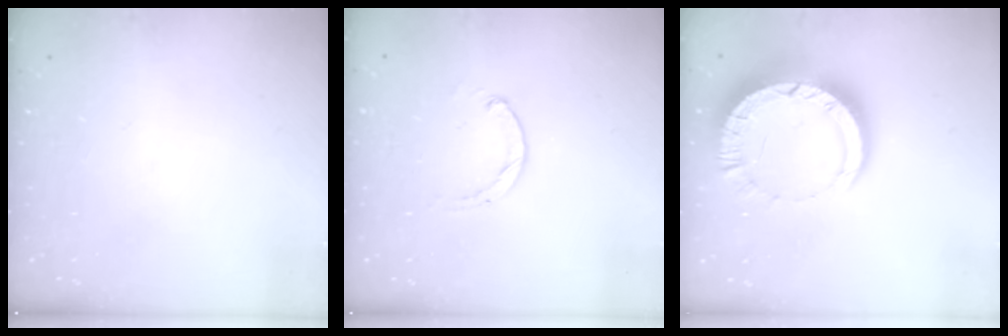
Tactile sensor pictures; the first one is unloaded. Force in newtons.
{"total": 1.2, "press": 1.2, "slide": 0.3}
{"total": 12.7, "press": 12.6, "slide": 1.3}